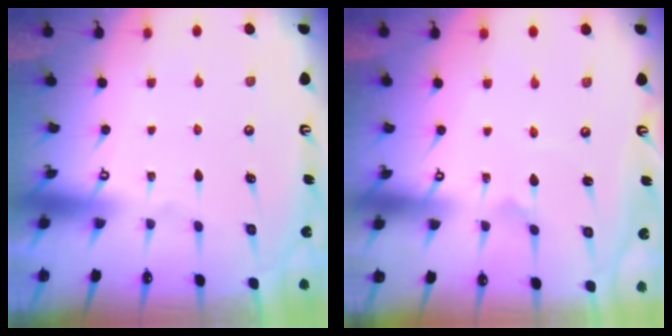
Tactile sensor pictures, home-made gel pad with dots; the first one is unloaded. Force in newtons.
{"total": 0.6, "press": 0.6, "slide": 0.0}